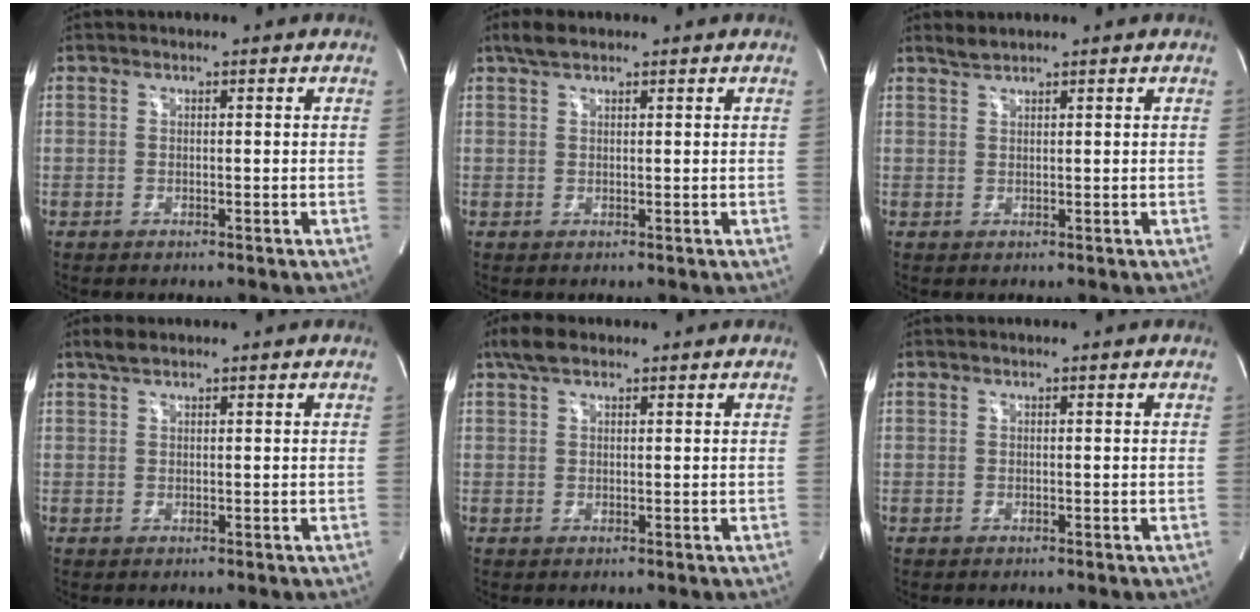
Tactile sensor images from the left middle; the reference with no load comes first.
{"total": 2.6, "force": [2.0, 0.9, 1.5], "torque": [-0.034, 0.013, 0.038]}
{"total": 1.3, "force": [1.3, -0.2, 0.2], "torque": [-0.007, 0.006, 0.031]}
{"total": 1.8, "force": [1.4, 0.5, 0.9], "torque": [-0.025, 0.012, 0.030]}
{"total": 3.4, "force": [2.4, 1.4, 1.9], "torque": [-0.045, 0.019, 0.046]}
{"total": 0.0}